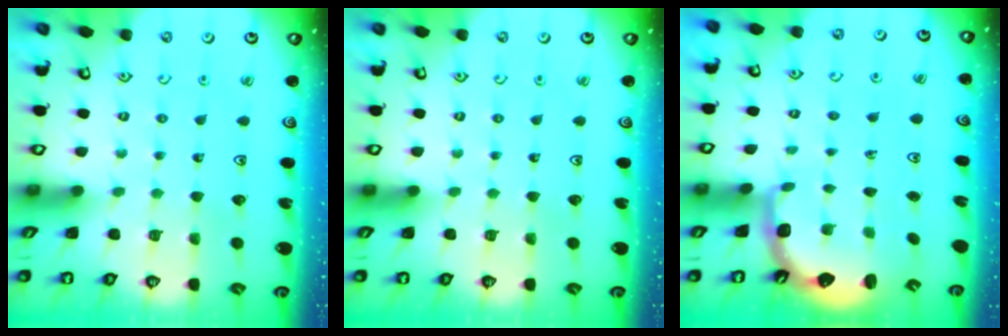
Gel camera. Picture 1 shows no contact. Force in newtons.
{"total": 0.0}
{"total": 2.8, "press": 2.2, "slide": 1.8}